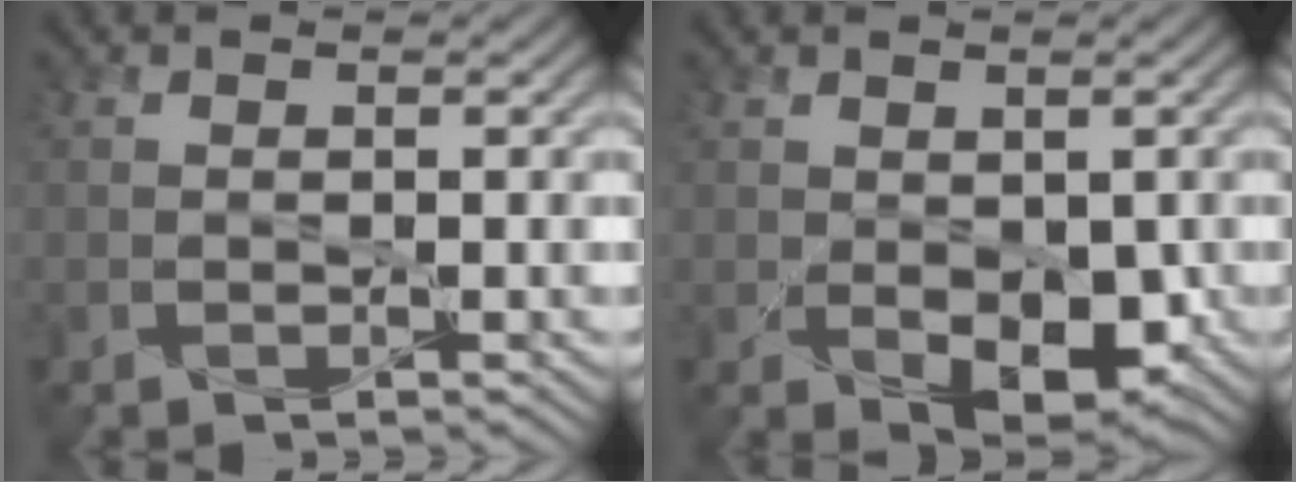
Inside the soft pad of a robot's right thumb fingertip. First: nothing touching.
{"total": 5.0, "force": [-0.7, 2.9, 3.9], "torque": [-0.073, -0.021, 0.001]}